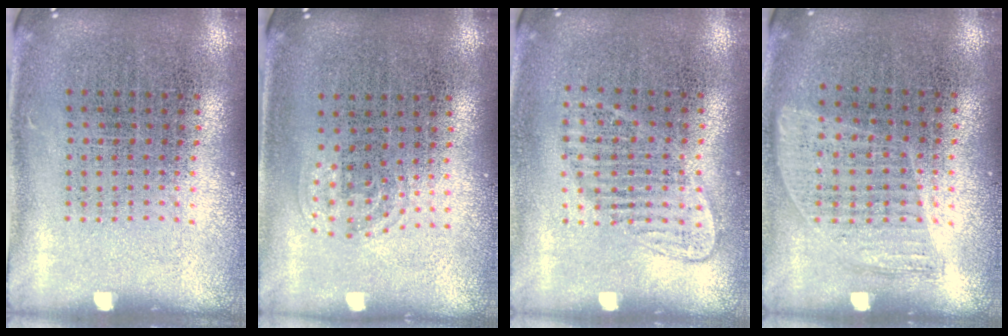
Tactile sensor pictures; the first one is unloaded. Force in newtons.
{"total": 1.1, "press": 0.7, "slide": 0.8}
{"total": 1.2, "press": 1.0, "slide": 0.6}
{"total": 0.9, "press": 0.8, "slide": 0.4}